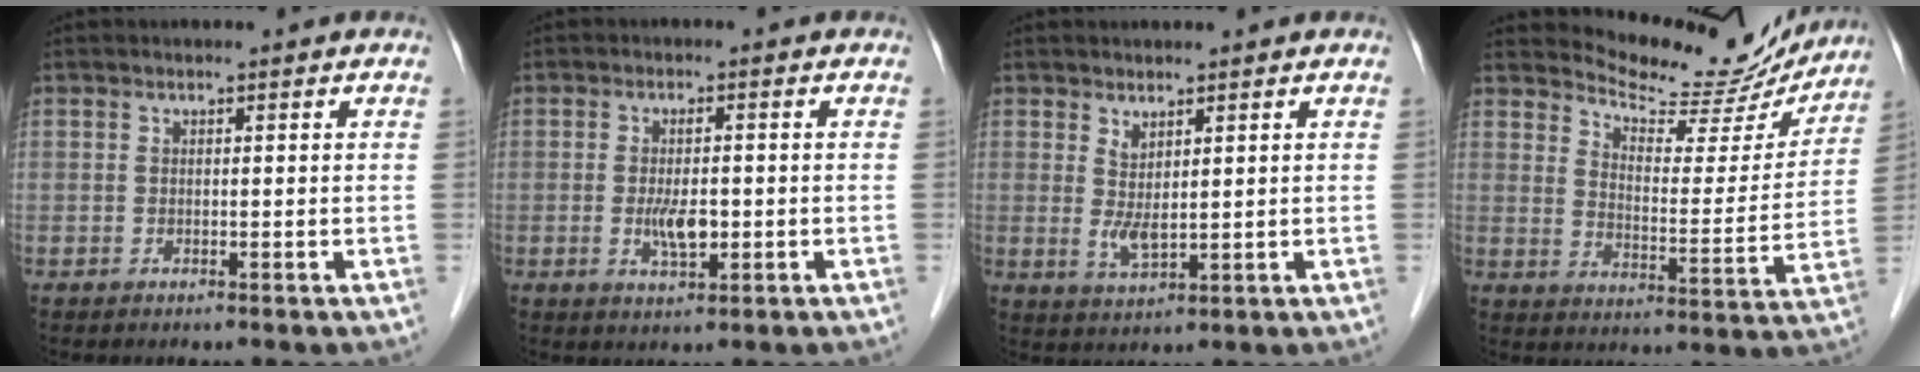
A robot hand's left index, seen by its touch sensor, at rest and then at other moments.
{"total": 4.0, "force": [-0.8, 1.3, 3.7], "torque": [-0.078, -0.004, -0.010]}
{"total": 3.1, "force": [1.1, 1.0, 2.7], "torque": [-0.060, -0.005, 0.031]}
{"total": 15.0, "force": [14.4, 3.2, 2.5], "torque": [-0.036, -0.031, 0.186]}